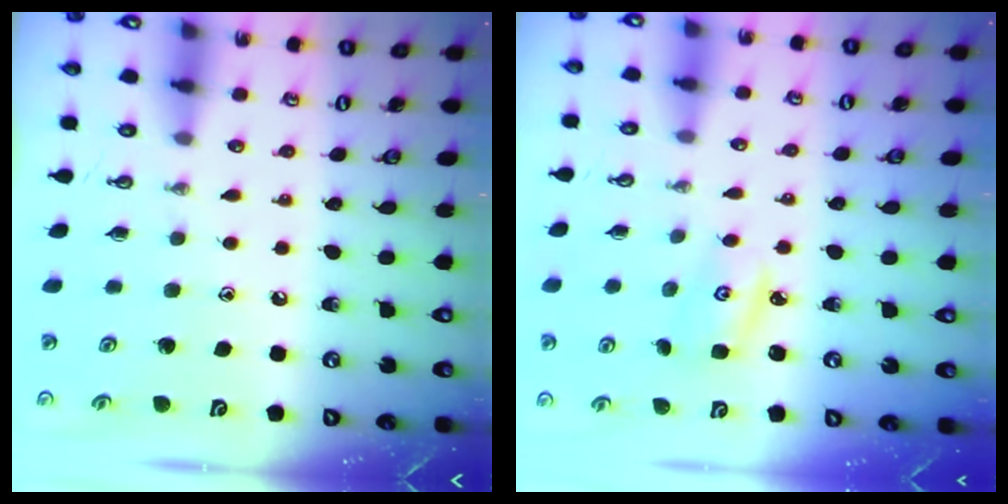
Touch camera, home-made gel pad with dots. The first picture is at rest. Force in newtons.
{"total": 2.6, "press": 2.6, "slide": 0.2}